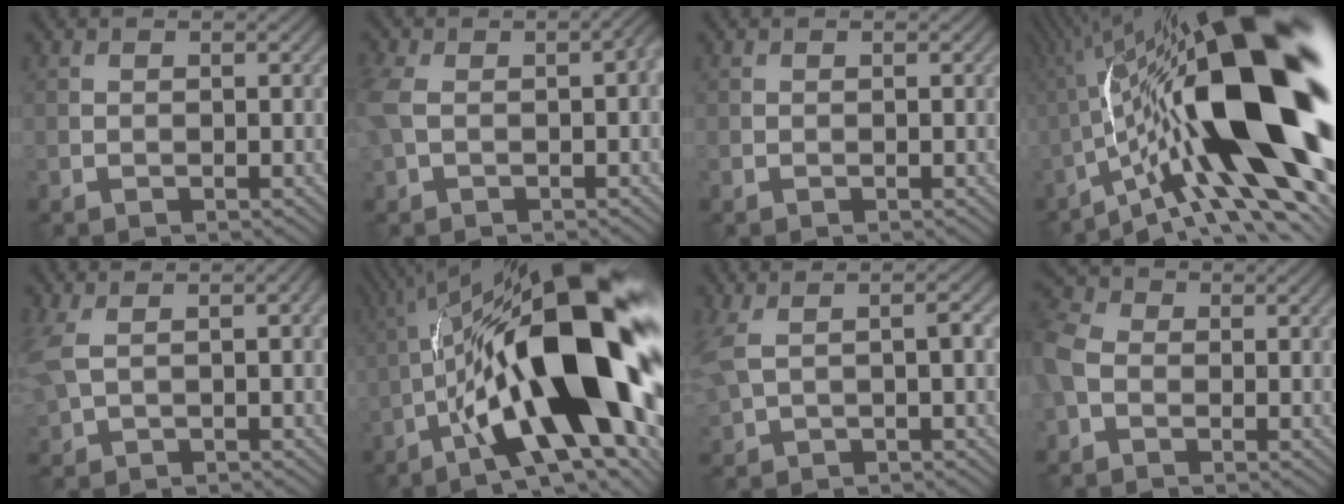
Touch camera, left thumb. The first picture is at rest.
{"total": 7.6, "force": [-0.1, 4.0, 6.4], "torque": [-0.161, -0.001, 0.001]}
{"total": 0.0}
{"total": 23.2, "force": [-1.2, 6.2, 22.3], "torque": [-0.368, 0.022, -0.034]}
{"total": 6.0, "force": [1.4, 2.7, 5.2], "torque": [-0.130, 0.006, 0.032]}
{"total": 22.3, "force": [-3.0, 7.1, 21.0], "torque": [-0.343, 0.024, -0.055]}
{"total": 5.4, "force": [1.2, 2.0, 4.8], "torque": [-0.121, 0.008, 0.024]}
{"total": 5.5, "force": [-1.1, 4.0, 3.7], "torque": [-0.115, 0.000, -0.033]}